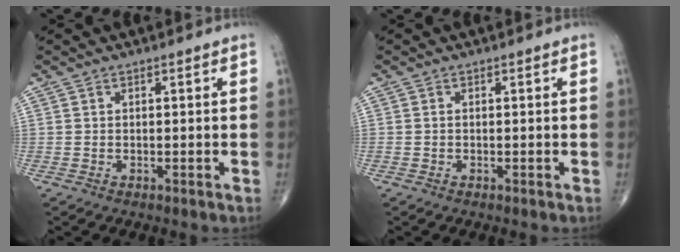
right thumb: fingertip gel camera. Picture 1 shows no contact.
{"total": 0.0}